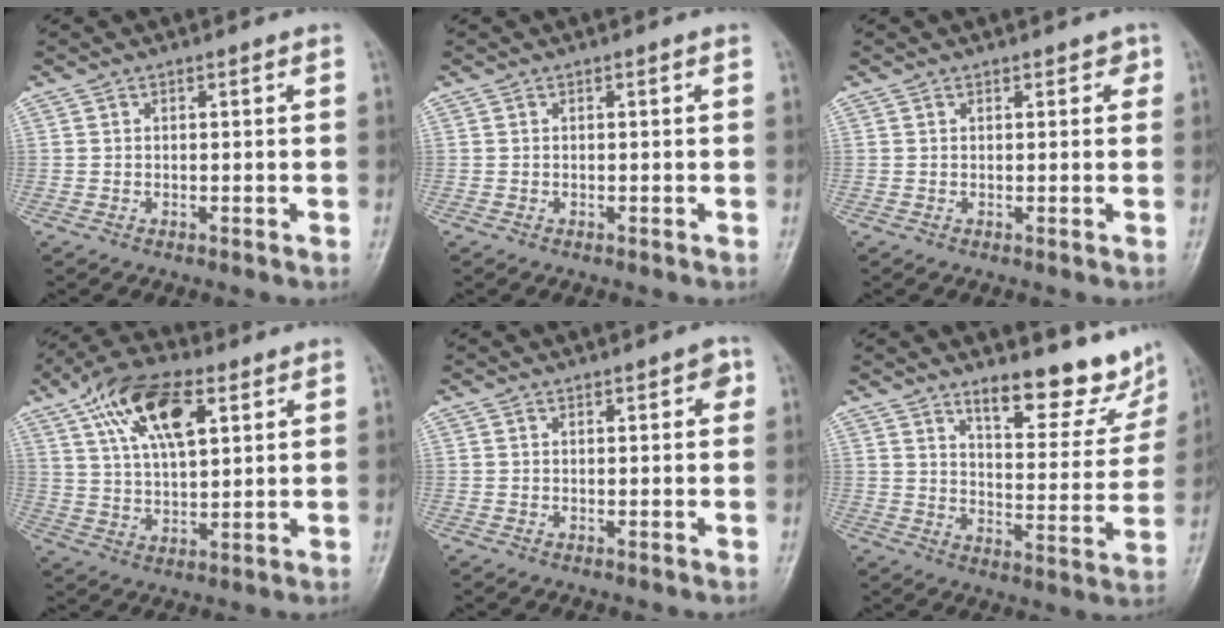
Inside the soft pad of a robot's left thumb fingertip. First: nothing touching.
{"total": 0.0}
{"total": 1.4, "force": [0.9, 0.9, 0.6], "torque": [0.008, -0.002, 0.005]}
{"total": 14.2, "force": [6.3, 6.5, 11.0], "torque": [-0.184, -0.005, 0.111]}
{"total": 2.2, "force": [1.0, 1.0, 1.7], "torque": [-0.011, 0.000, 0.010]}
{"total": 14.0, "force": [10.9, 4.5, 7.5], "torque": [-0.059, -0.088, 0.155]}